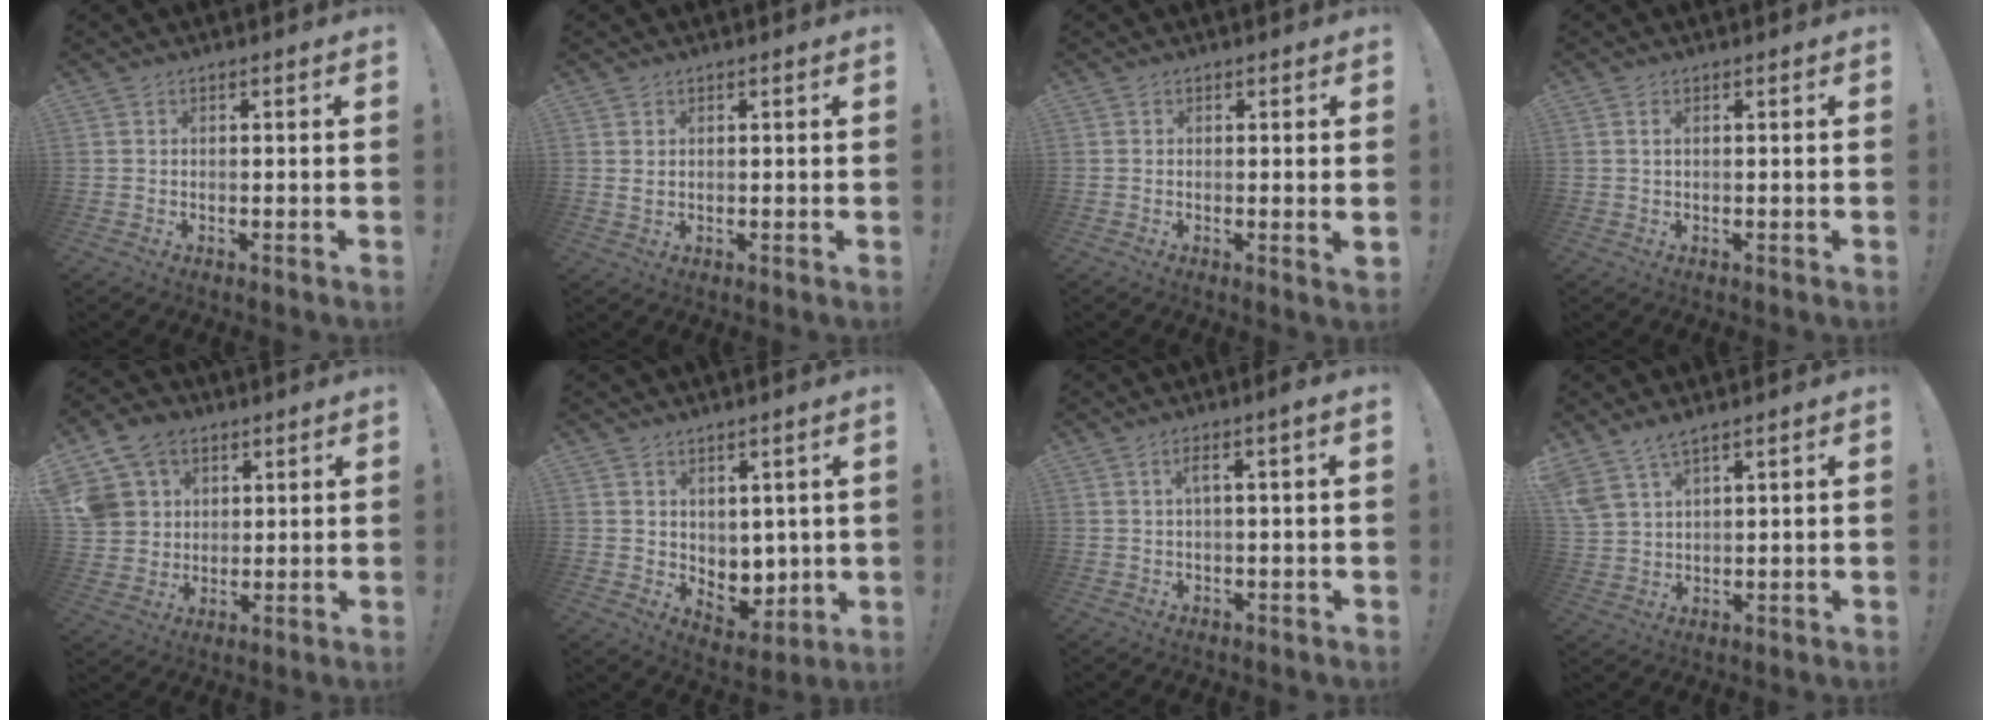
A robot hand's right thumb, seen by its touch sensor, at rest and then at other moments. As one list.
[{"total": 1.4, "force": [0.9, 0.9, 0.7], "torque": [-0.013, 0.002, 0.015]}, {"total": 1.8, "force": [0.6, -0.2, 1.7], "torque": [-0.013, -0.008, 0.006]}, {"total": 0.9, "force": [0.2, 0.2, 0.9], "torque": [-0.024, 0.004, 0.004]}, {"total": 13.5, "force": [6.5, 10.5, 5.5], "torque": [-0.098, -0.023, 0.135]}, {"total": 6.1, "force": [3.3, 4.9, 1.6], "torque": [-0.012, -0.037, 0.069]}, {"total": 3.7, "force": [0.2, 0.1, 3.7], "torque": [-0.068, 0.005, 0.000]}, {"total": 5.7, "force": [4.7, 1.6, 2.8], "torque": [-0.068, -0.019, 0.093]}]